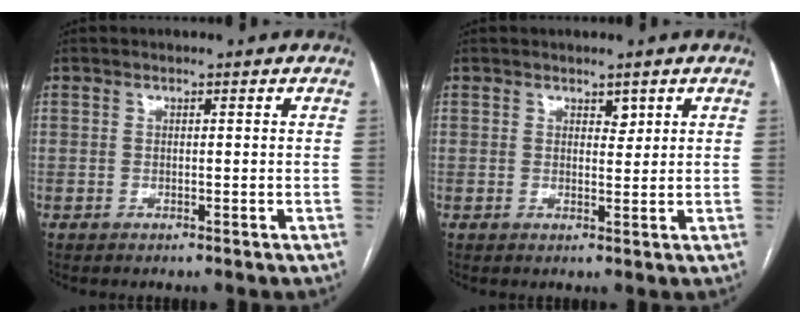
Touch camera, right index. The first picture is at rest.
{"total": 0.9, "force": [0.7, 0.4, 0.5], "torque": [-0.006, -0.004, 0.009]}